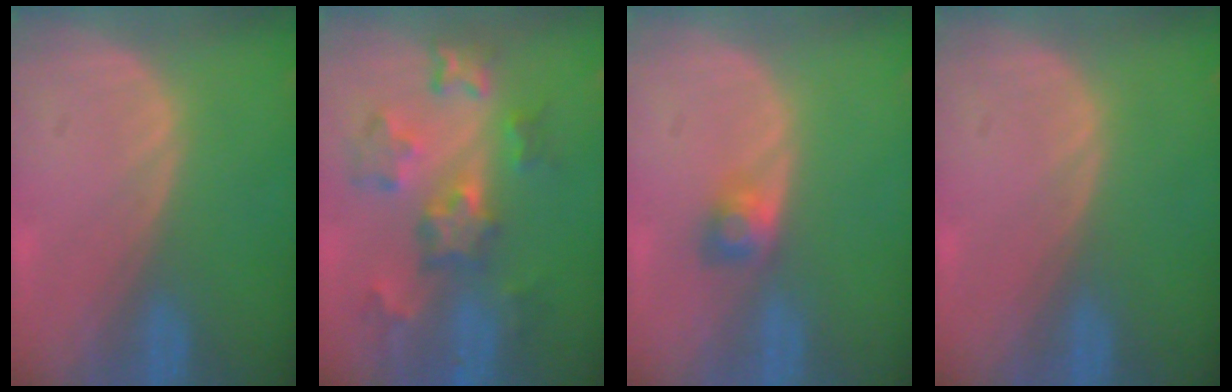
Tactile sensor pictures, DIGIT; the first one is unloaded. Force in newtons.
{"total": 8.8, "press": 7.9, "slide": 4.0}
{"total": 2.5, "press": 2.4, "slide": 0.7}
{"total": 0.0}